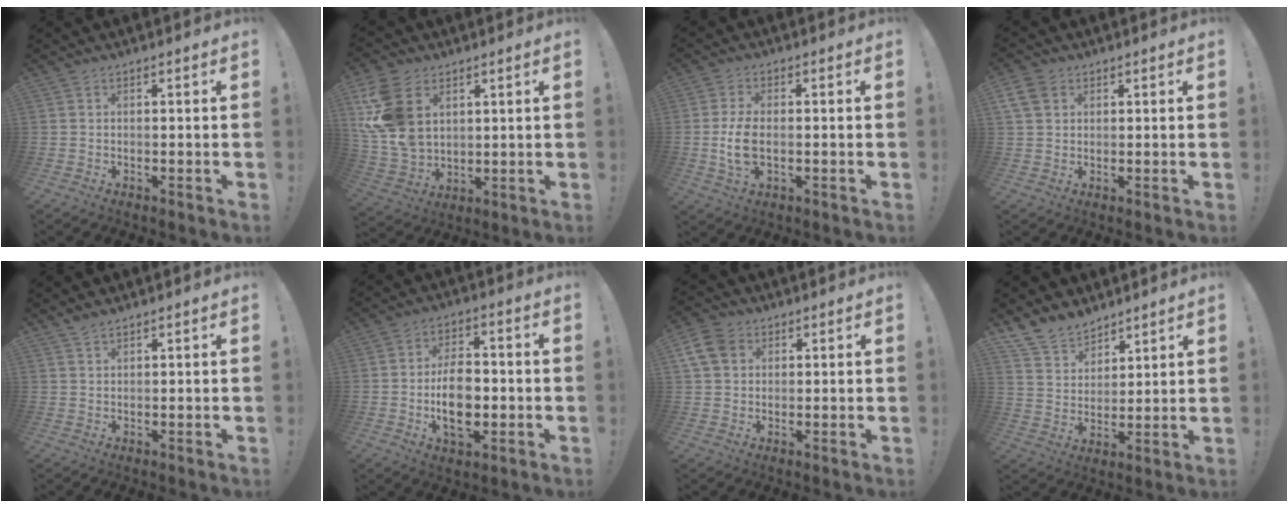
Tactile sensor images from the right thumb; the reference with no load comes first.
{"total": 16.8, "force": [5.8, 11.7, 10.4], "torque": [-0.223, -0.027, 0.114]}
{"total": 7.6, "force": [-1.1, 4.0, 6.3], "torque": [-0.124, -0.010, -0.019]}
{"total": 6.2, "force": [2.6, 4.6, 3.4], "torque": [-0.059, 0.002, 0.054]}
{"total": 1.7, "force": [1.4, 0.4, 0.8], "torque": [-0.011, -0.003, 0.026]}
{"total": 11.9, "force": [-2.1, 7.4, 9.2], "torque": [-0.156, 0.003, -0.037]}
{"total": 8.5, "force": [3.0, 6.6, 4.4], "torque": [-0.097, 0.000, 0.062]}
{"total": 10.8, "force": [8.8, 5.9, 2.0], "torque": [-0.051, -0.060, 0.175]}